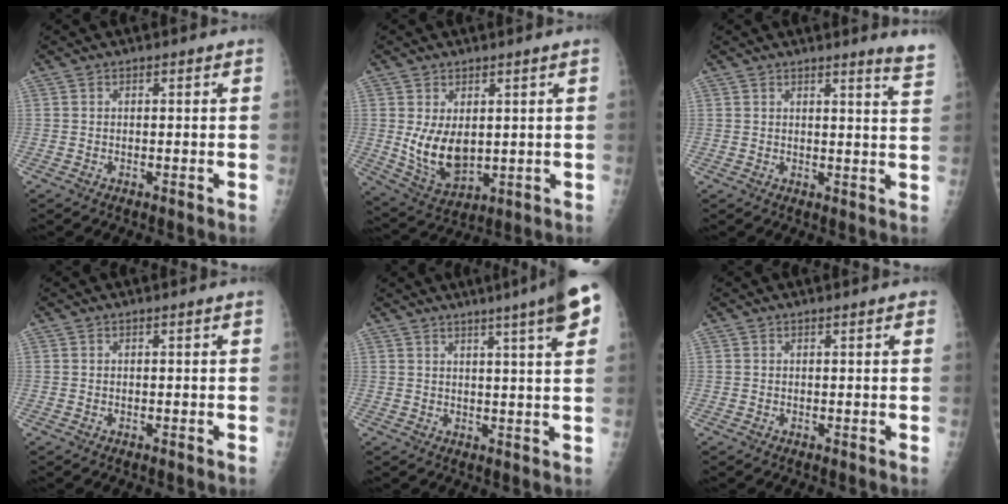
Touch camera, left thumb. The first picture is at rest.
{"total": 8.9, "force": [1.0, 5.1, 7.3], "torque": [-0.118, -0.020, 0.042]}
{"total": 5.0, "force": [4.5, -0.6, 2.1], "torque": [-0.026, -0.047, 0.038]}
{"total": 0.0}
{"total": 11.1, "force": [6.5, 0.5, 9.0], "torque": [-0.116, -0.012, 0.074]}
{"total": 1.0, "force": [0.6, 0.1, 0.8], "torque": [-0.009, 0.002, 0.006]}